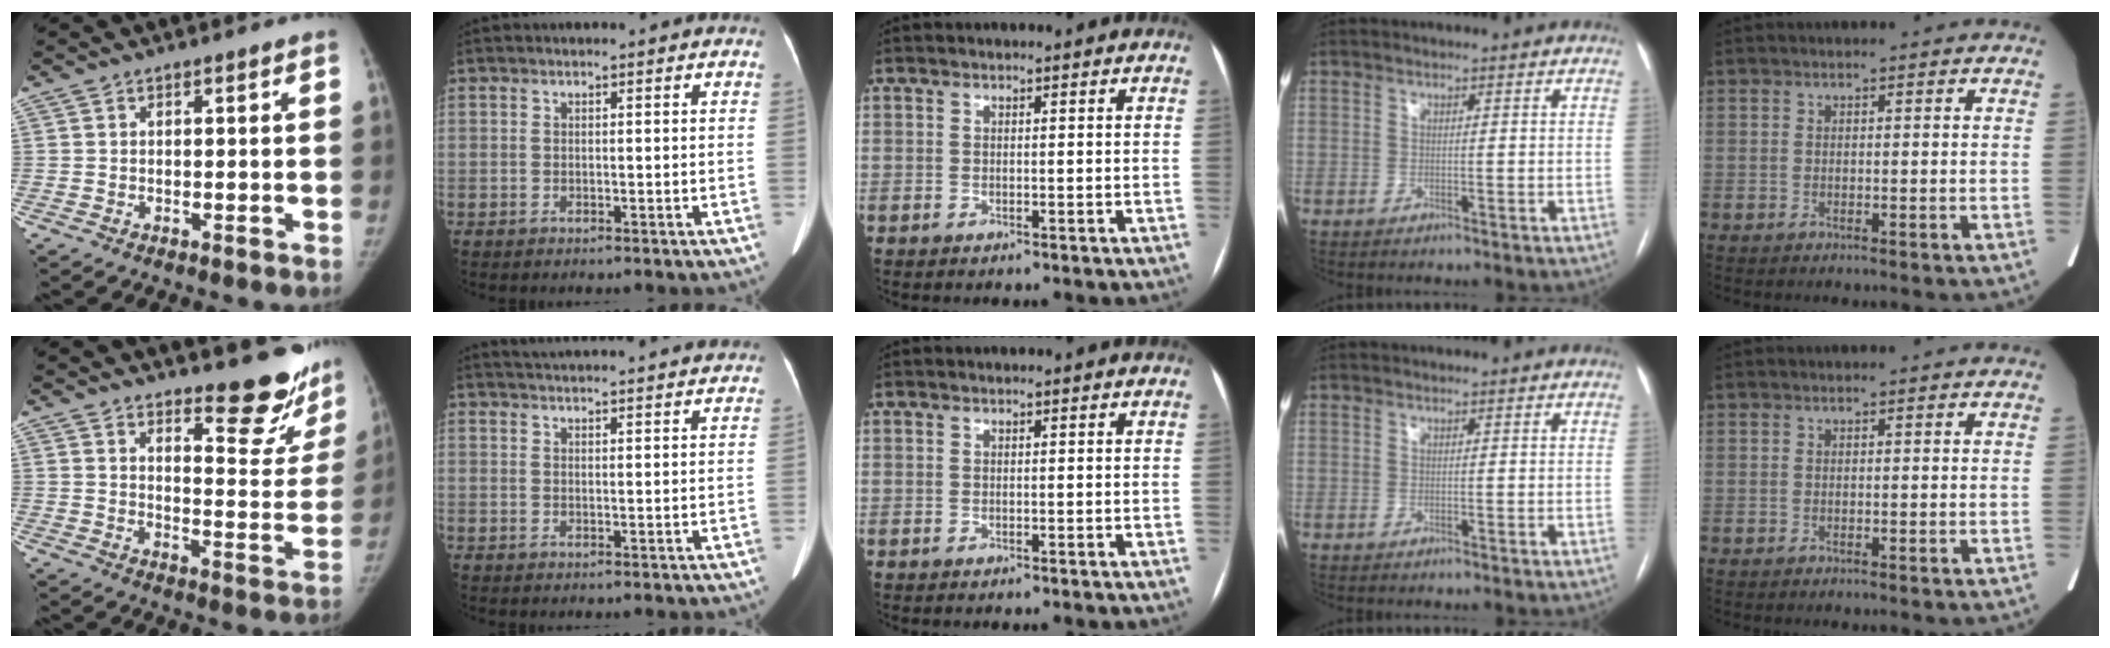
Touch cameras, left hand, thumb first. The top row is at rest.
{"thumb": {"total": 13.6, "force": [11.6, 3.9, 6.0], "torque": [-0.030, -0.110, 0.144]}, "index": {"total": 14.1, "force": [13.3, 0.7, 4.6], "torque": [-0.072, 0.019, 0.170]}}